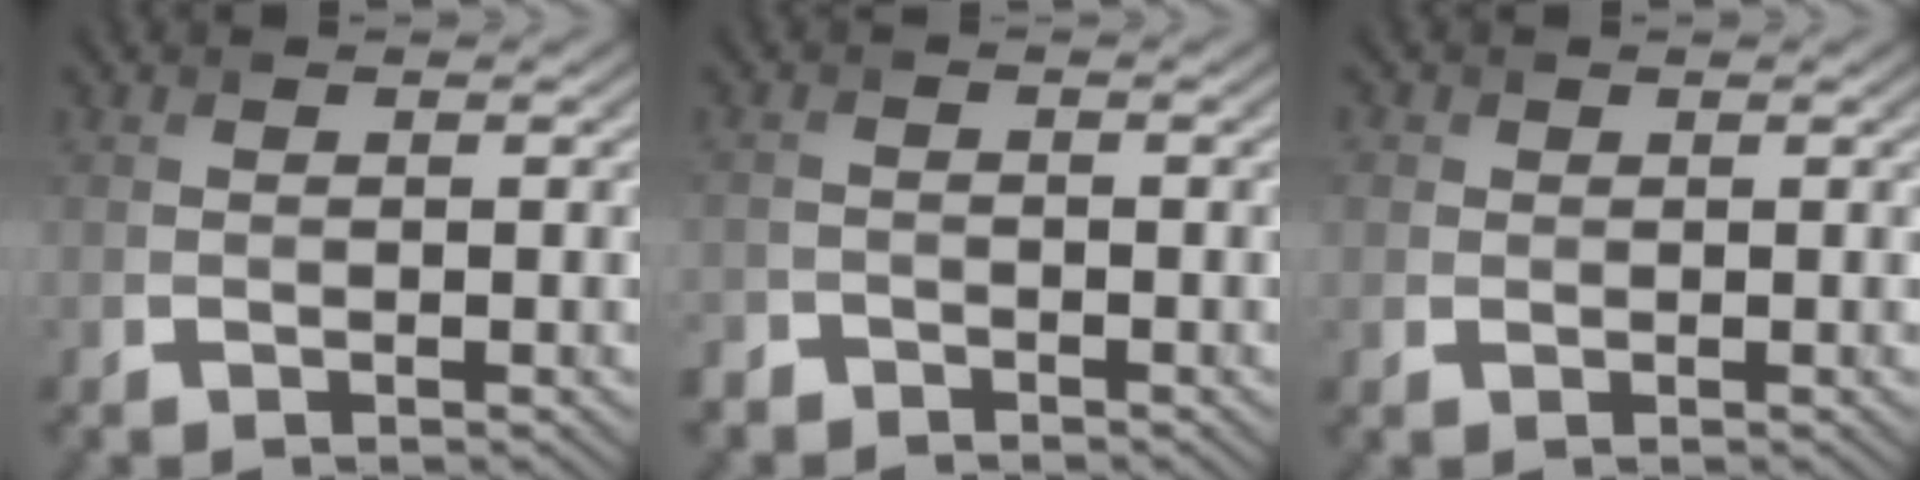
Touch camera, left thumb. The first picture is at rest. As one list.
[{"total": 2.2, "force": [-1.9, 1.0, 0.2], "torque": [-0.003, -0.005, -0.046]}, {"total": 1.5, "force": [0.5, 1.4, 0.3], "torque": [-0.005, -0.003, 0.004]}]